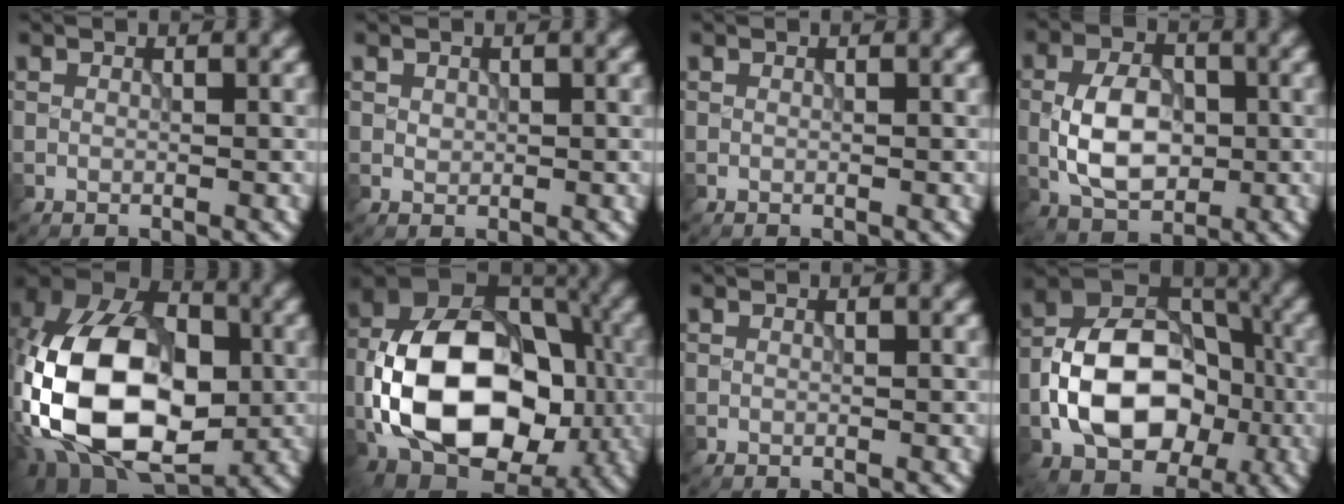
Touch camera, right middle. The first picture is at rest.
{"total": 0.7, "force": [0.3, 0.6, 0.2], "torque": [-0.004, -0.002, 0.006]}
{"total": 0.0}
{"total": 6.2, "force": [-0.9, 3.8, 4.8], "torque": [-0.089, 0.001, -0.019]}
{"total": 17.8, "force": [-2.4, 11.4, 13.4], "torque": [-0.252, 0.015, -0.058]}
{"total": 16.6, "force": [-3.2, 11.0, 12.0], "torque": [-0.216, 0.008, -0.073]}
{"total": 0.0}
{"total": 12.1, "force": [-2.9, 8.4, 8.2], "torque": [-0.143, 0.008, -0.062]}